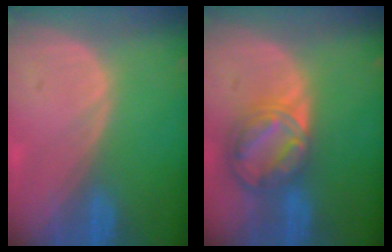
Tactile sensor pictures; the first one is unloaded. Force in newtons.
{"total": 8.5, "press": 7.2, "slide": 4.5}